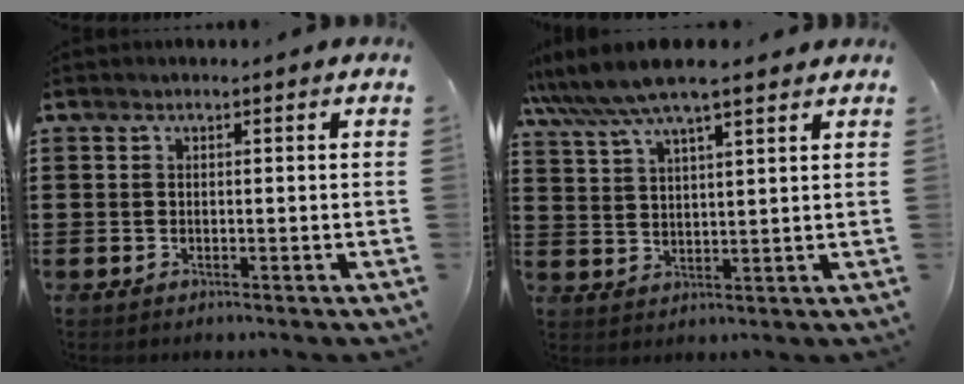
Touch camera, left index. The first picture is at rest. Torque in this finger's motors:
{"motor_torque": [2.14, 0.00, 1.05, 0.21]}